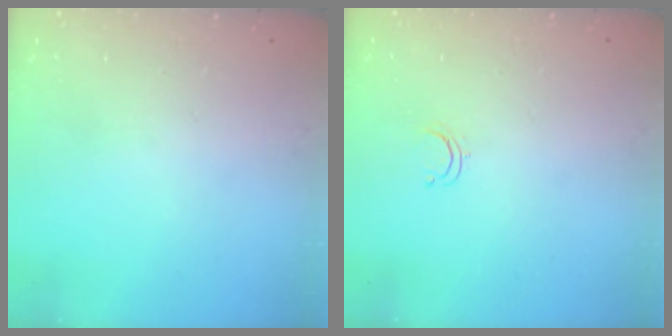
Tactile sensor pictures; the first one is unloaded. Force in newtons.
{"total": 2.4, "press": 2.4, "slide": 0.2}